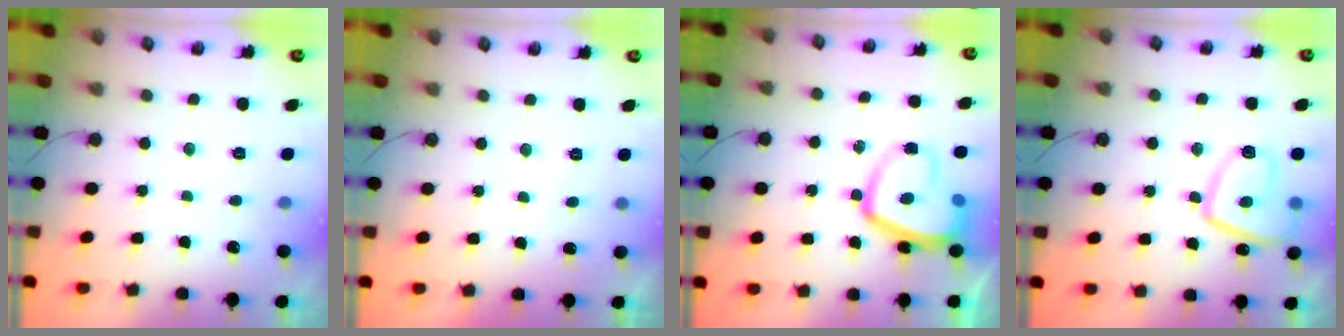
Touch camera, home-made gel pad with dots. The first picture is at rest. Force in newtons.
{"total": 0.5, "press": 0.2, "slide": 0.5}
{"total": 14.8, "press": 14.7, "slide": 1.3}
{"total": 11.3, "press": 11.2, "slide": 1.0}